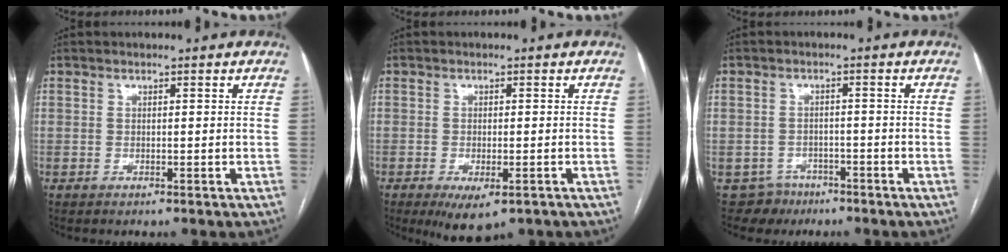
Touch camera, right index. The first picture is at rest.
{"total": 5.7, "force": [-3.2, 2.1, 4.1], "torque": [-0.061, -0.011, -0.042]}
{"total": 3.8, "force": [-2.4, 2.8, -0.6], "torque": [0.015, 0.010, -0.038]}